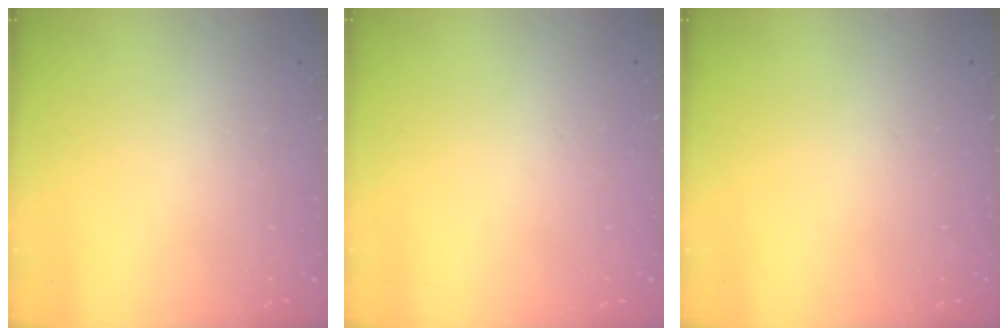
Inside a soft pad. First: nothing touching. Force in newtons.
{"total": 0.0}
{"total": 0.0}